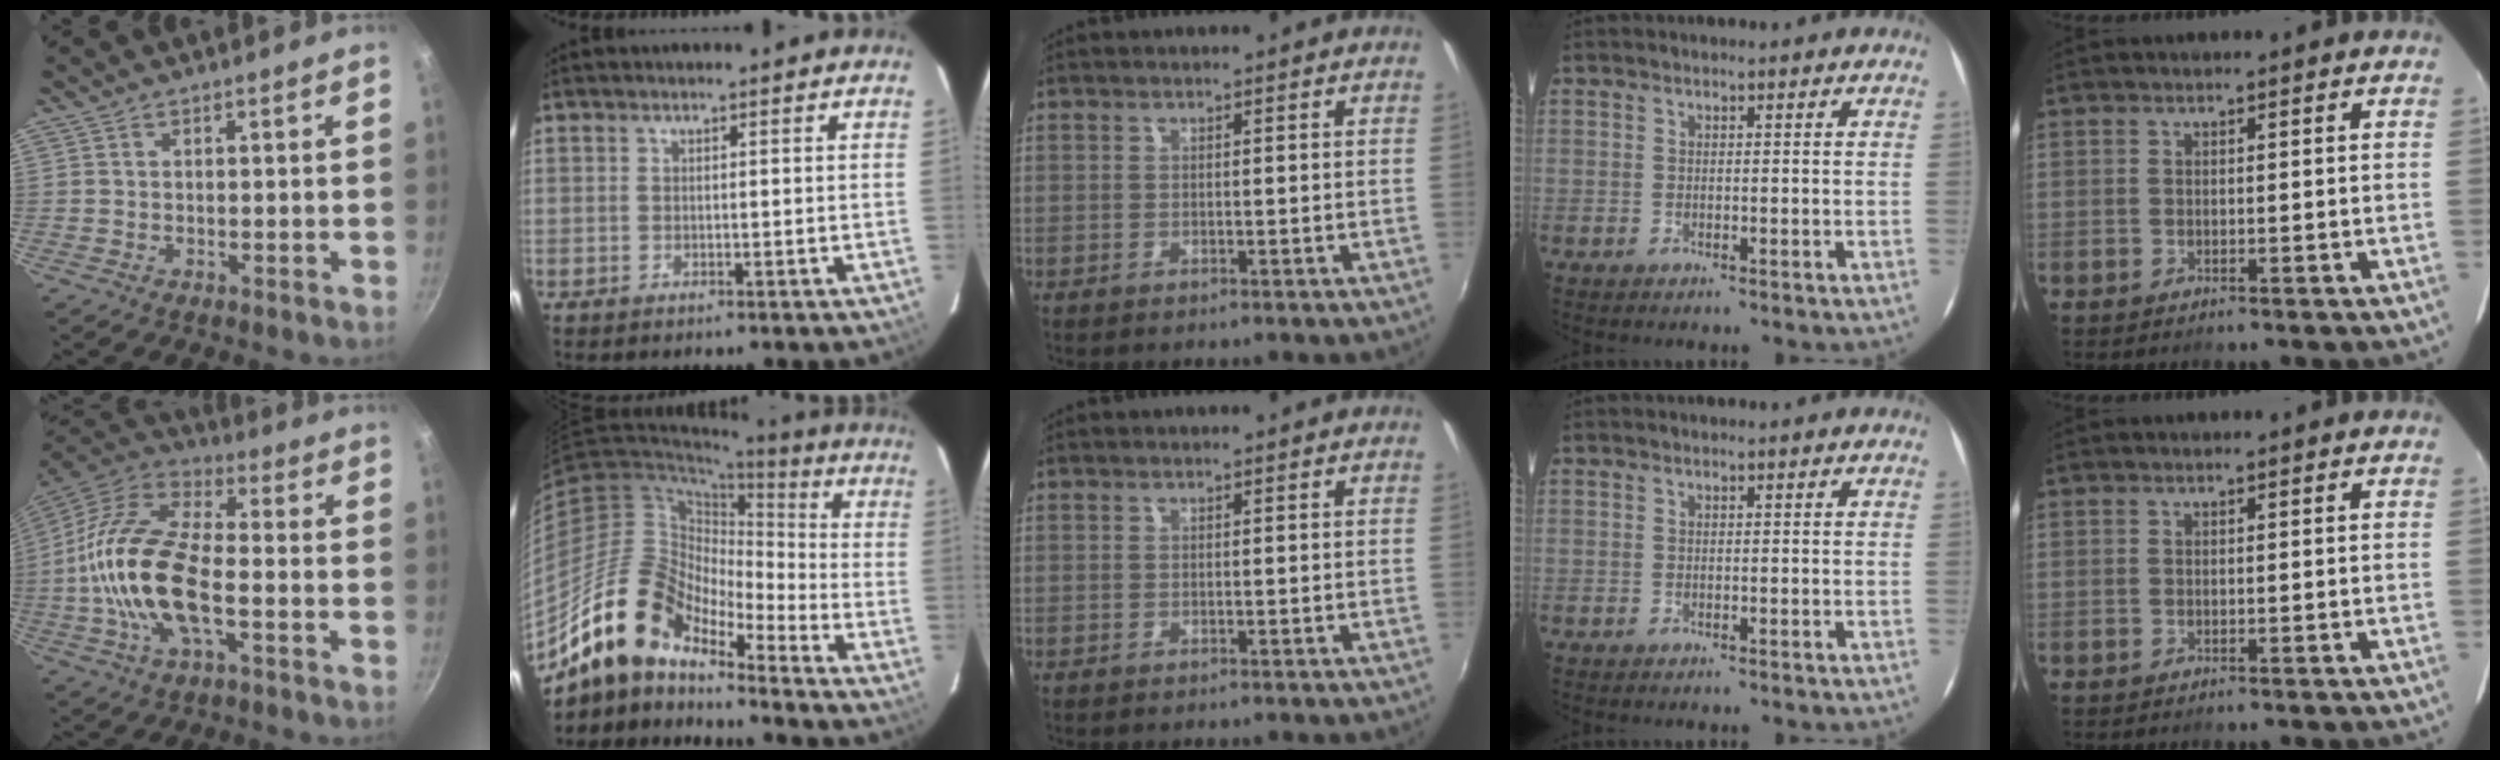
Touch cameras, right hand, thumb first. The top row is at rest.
{"thumb": {"total": 19.5, "force": [-3.4, 9.1, 16.9], "torque": [-0.321, 0.031, -0.077]}, "index": {"total": 15.5, "force": [-12.7, 5.6, 7.0], "torque": [-0.121, 0.007, -0.249]}}